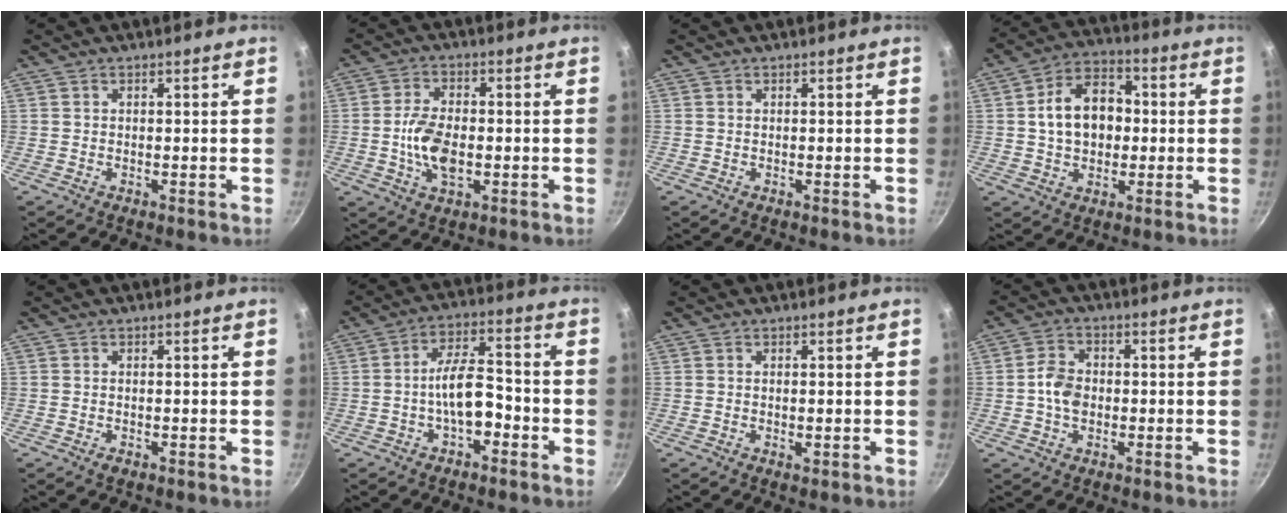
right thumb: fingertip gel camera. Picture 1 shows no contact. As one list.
[{"total": 8.8, "force": [-1.2, 4.9, 7.2], "torque": [-0.131, 0.010, -0.026]}, {"total": 0.0}, {"total": 12.5, "force": [0.7, 9.1, 8.6], "torque": [-0.112, 0.025, 0.001]}, {"total": 0.9, "force": [-0.4, 0.5, 0.6], "torque": [-0.010, 0.000, -0.007]}, {"total": 8.9, "force": [-3.0, 4.2, 7.3], "torque": [-0.103, 0.042, -0.053]}, {"total": 1.0, "force": [-0.1, 0.5, 0.9], "torque": [-0.015, -0.001, -0.003]}, {"total": 5.7, "force": [-0.6, 4.2, 3.7], "torque": [-0.059, 0.016, -0.019]}]